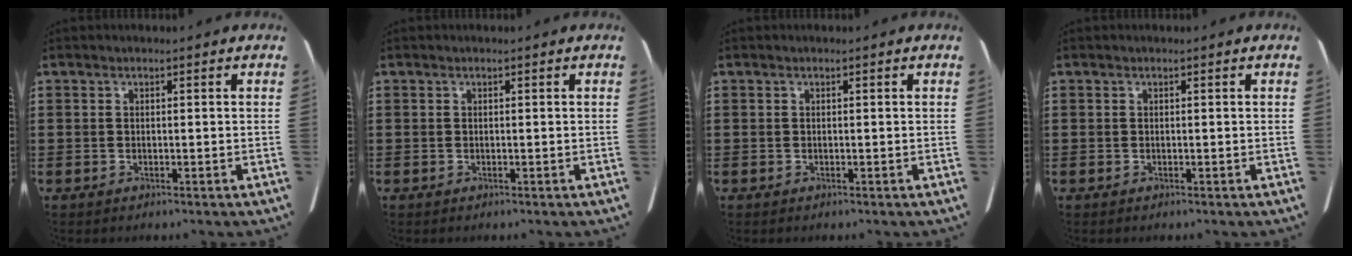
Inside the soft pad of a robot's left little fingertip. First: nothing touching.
{"total": 0.0}
{"total": 0.0}
{"total": 0.0}